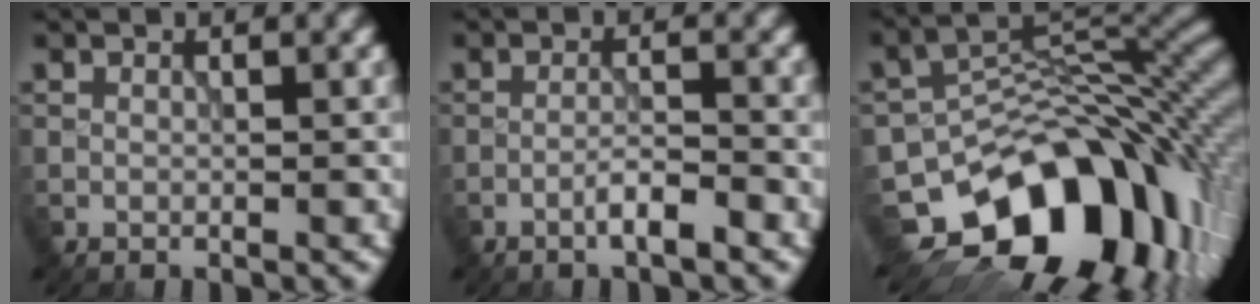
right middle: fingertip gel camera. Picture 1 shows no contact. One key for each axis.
{"total": 2.3, "fx": -1.4, "fy": 0.3, "fz": 1.8, "tx": -0.029, "ty": 0.008, "tz": -0.028}
{"total": 15.1, "fx": -6.8, "fy": 10.0, "fz": 9.0, "tx": -0.126, "ty": -0.011, "tz": -0.111}